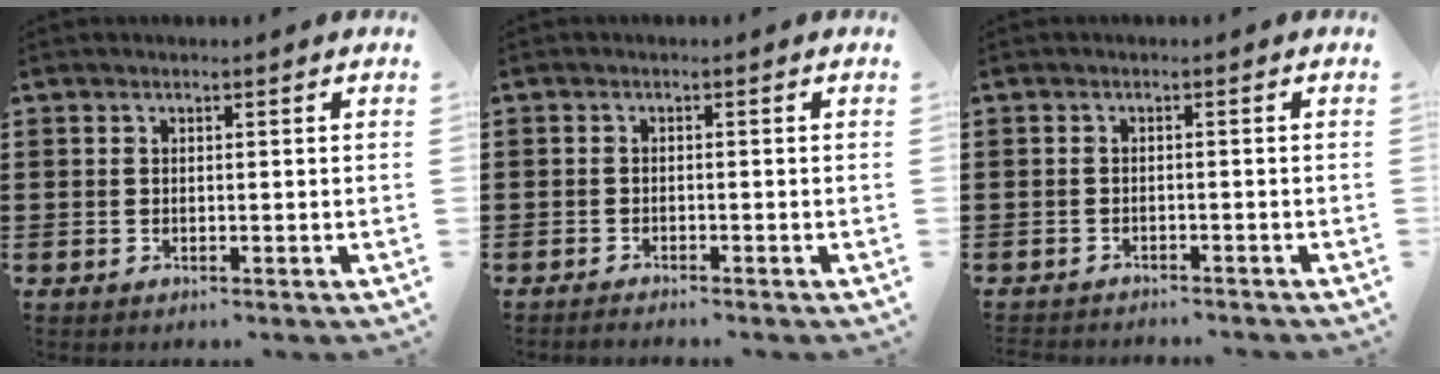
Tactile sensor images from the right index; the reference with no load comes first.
{"total": 1.2, "force": [-1.1, -0.2, 0.0], "torque": [-0.001, 0.000, -0.023]}
{"total": 1.4, "force": [-1.4, 0.0, -0.1], "torque": [-0.001, 0.002, -0.031]}